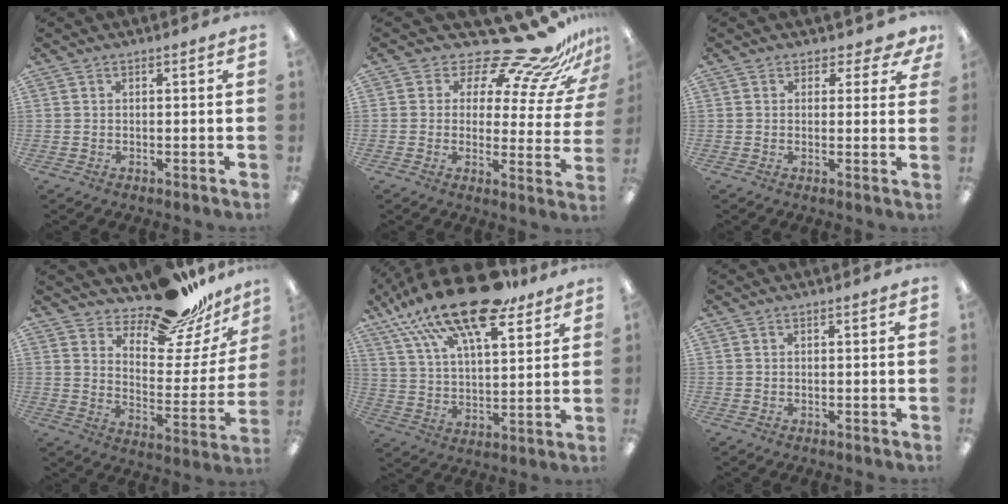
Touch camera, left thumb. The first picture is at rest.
{"total": 18.4, "force": [15.5, 4.9, 8.6], "torque": [-0.125, -0.125, 0.255]}
{"total": 3.0, "force": [1.7, 2.1, 1.2], "torque": [-0.010, -0.006, 0.030]}
{"total": 18.0, "force": [15.6, 5.7, 6.8], "torque": [-0.104, -0.122, 0.271]}
{"total": 21.4, "force": [15.3, 7.2, 13.1], "torque": [-0.228, -0.082, 0.263]}
{"total": 0.0}